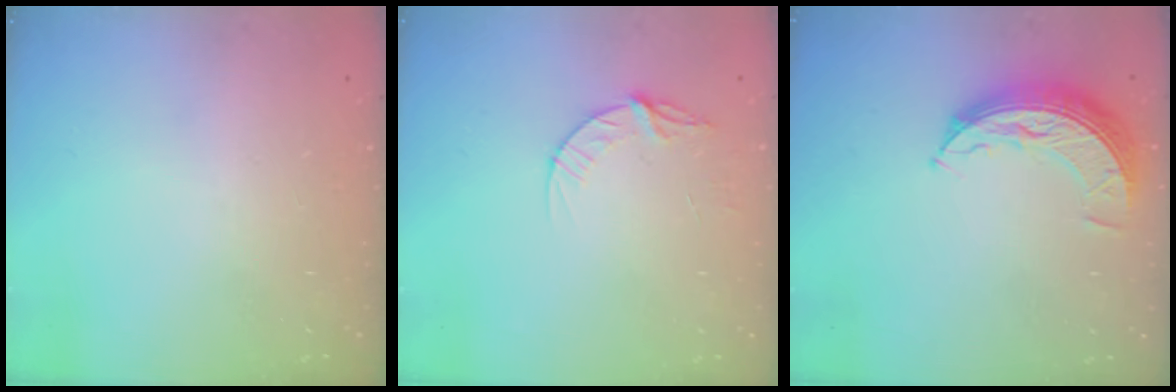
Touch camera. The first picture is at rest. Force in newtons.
{"total": 5.6, "press": 5.6, "slide": 0.6}
{"total": 8.7, "press": 8.7, "slide": 0.6}